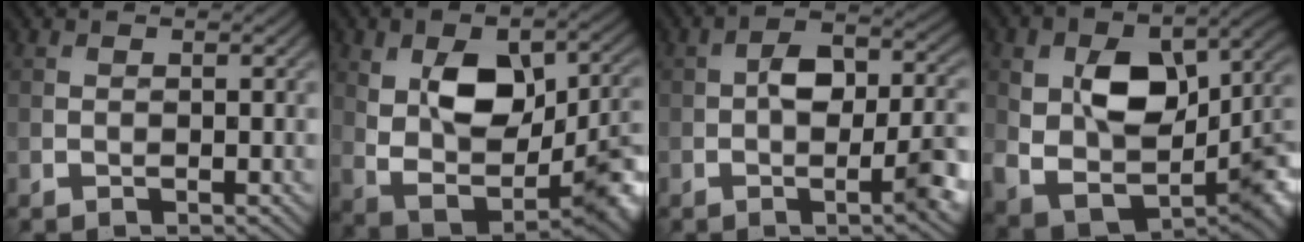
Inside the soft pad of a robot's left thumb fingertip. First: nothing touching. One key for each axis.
{"total": 12.7, "fx": 1.1, "fy": 7.4, "fz": 10.3, "tx": -0.161, "ty": -0.015, "tz": 0.026}
{"total": 8.4, "fx": -1.3, "fy": 3.6, "fz": 7.4, "tx": -0.109, "ty": 0.011, "tz": -0.030}
{"total": 14.9, "fx": 0.9, "fy": 10.0, "fz": 11.0, "tx": -0.175, "ty": -0.029, "tz": 0.029}